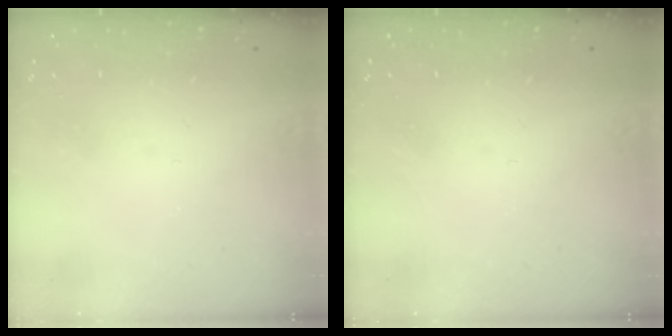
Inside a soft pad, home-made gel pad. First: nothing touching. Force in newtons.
{"total": 0.0}